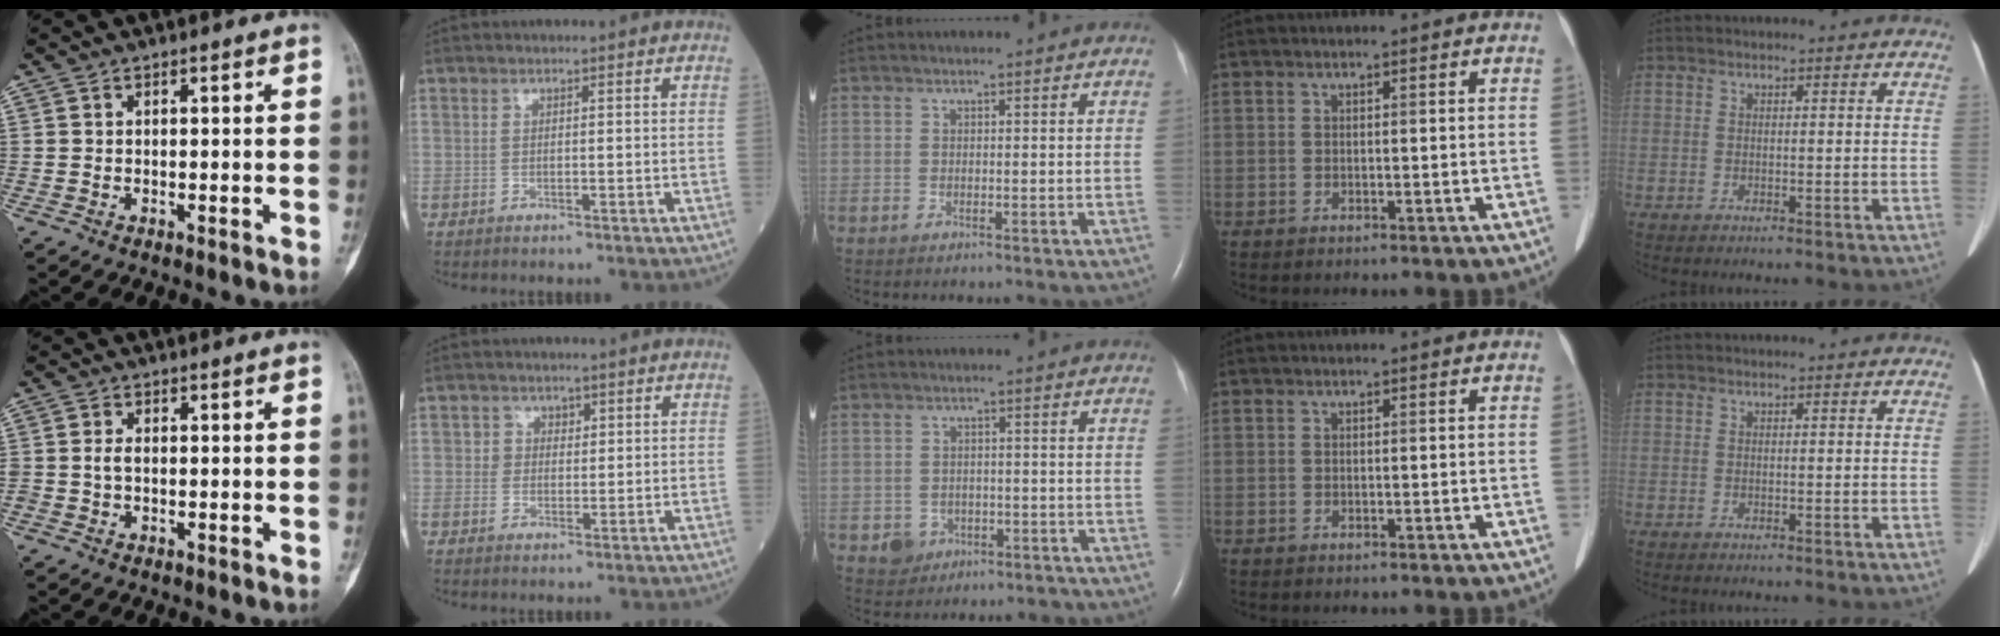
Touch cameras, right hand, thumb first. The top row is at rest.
{"thumb": {"total": 1.8, "force": [-0.1, 1.3, 1.3], "torque": [-0.026, 0.003, -0.003]}, "index": {"total": 2.2, "force": [0.7, 2.1, 0.1], "torque": [0.008, 0.001, 0.006]}, "middle": {"total": 3.6, "force": [-1.8, 3.1, 0.4], "torque": [-0.004, 0.012, -0.020]}}